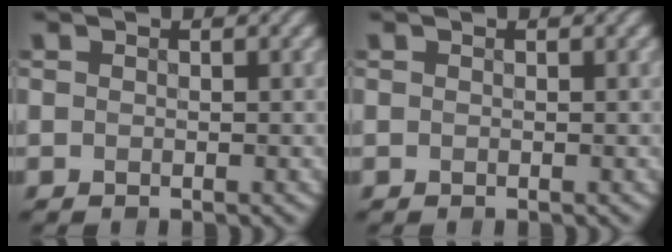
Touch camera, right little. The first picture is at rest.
{"total": 0.0}